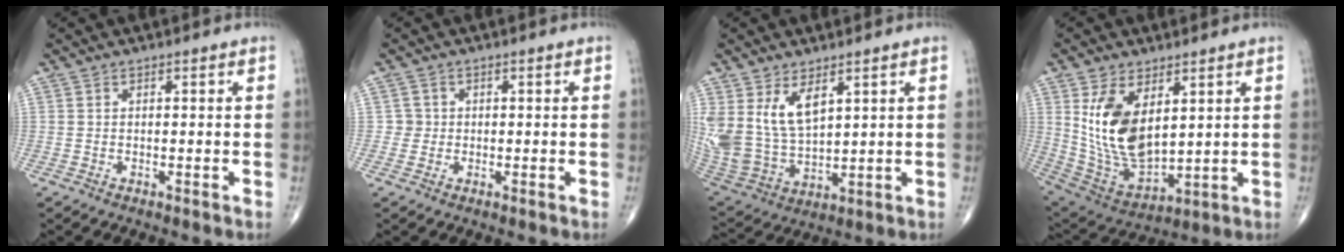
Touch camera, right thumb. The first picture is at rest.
{"total": 1.7, "force": [-0.1, 1.7, -0.1], "torque": [0.016, 0.007, -0.005]}
{"total": 12.6, "force": [5.4, 6.8, 9.2], "torque": [-0.177, -0.027, 0.128]}
{"total": 15.0, "force": [4.4, 8.2, 11.8], "torque": [-0.209, -0.023, 0.111]}